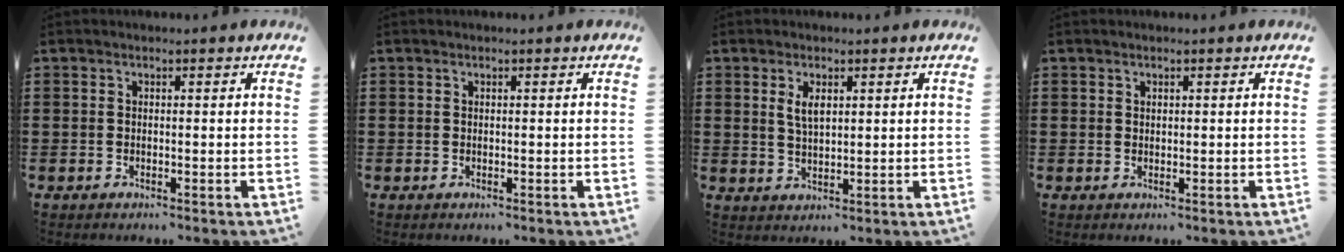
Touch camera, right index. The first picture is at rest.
{"total": 0.0}
{"total": 3.0, "force": [1.4, 1.6, 2.1], "torque": [-0.046, 0.006, 0.025]}
{"total": 0.6, "force": [0.4, 0.4, 0.0], "torque": [-0.001, 0.001, 0.009]}